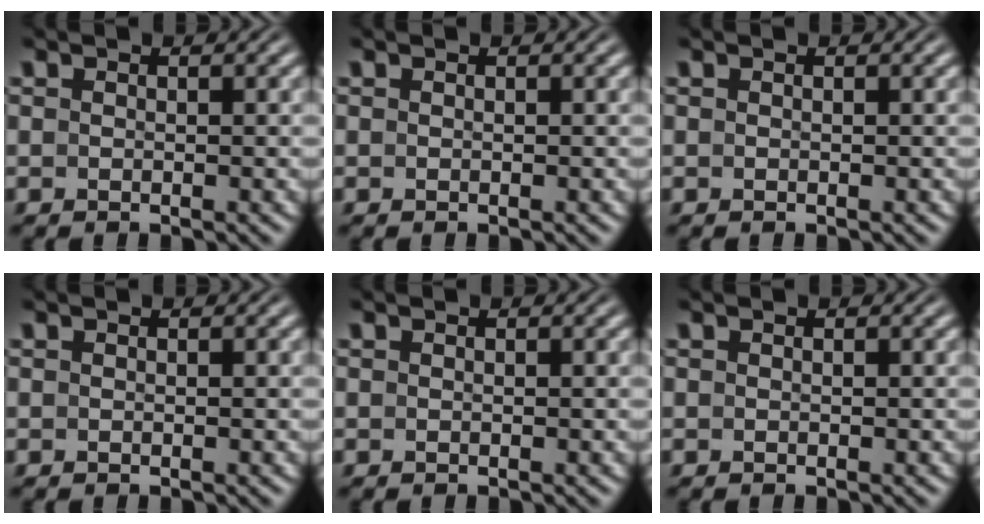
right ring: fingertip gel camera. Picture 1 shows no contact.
{"total": 0.0}
{"total": 0.0}
{"total": 0.0}
{"total": 0.0}
{"total": 0.0}